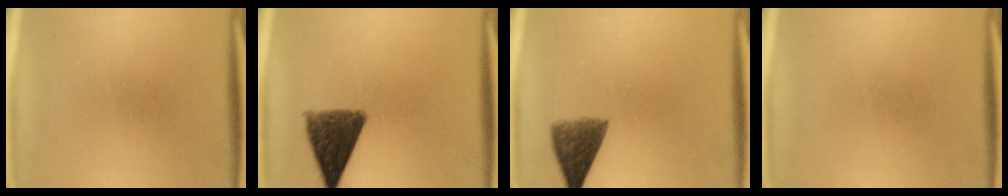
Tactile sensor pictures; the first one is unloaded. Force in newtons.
{"total": 10.1}
{"total": 6.3}
{"total": 0.0}